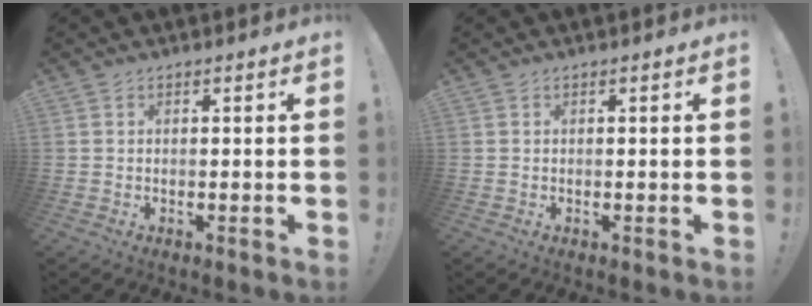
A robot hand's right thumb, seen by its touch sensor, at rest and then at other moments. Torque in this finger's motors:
{"motor_torque": [0.00, 0.00, 0.00, 0.00, 0.01]}